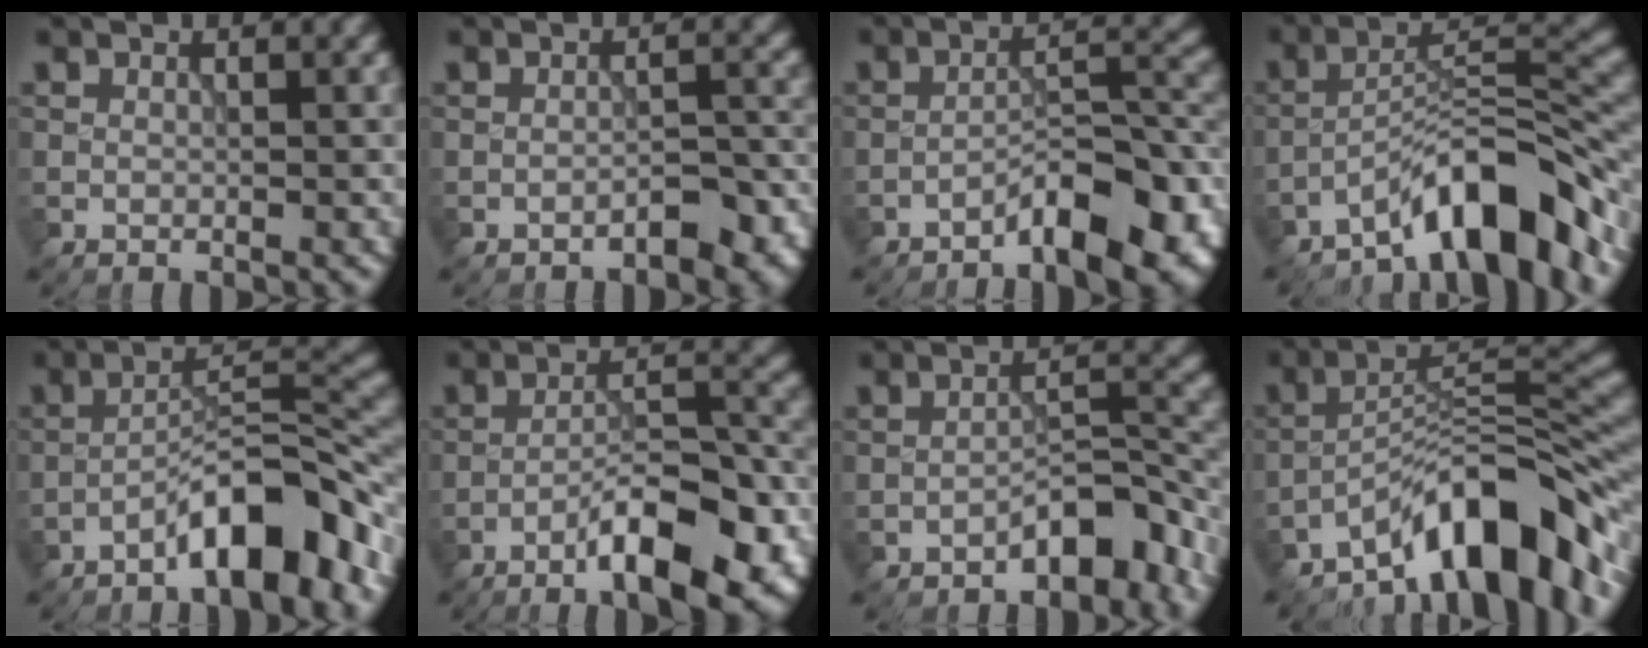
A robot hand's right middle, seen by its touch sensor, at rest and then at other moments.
{"total": 3.4, "force": [-2.3, 1.2, 2.2], "torque": [-0.030, 0.009, -0.033]}
{"total": 8.2, "force": [-5.3, 2.4, 5.7], "torque": [-0.078, 0.013, -0.087]}
{"total": 9.4, "force": [-6.8, 2.4, 6.0], "torque": [-0.083, 0.017, -0.123]}
{"total": 8.2, "force": [-5.1, 1.8, 6.1], "torque": [-0.092, 0.021, -0.087]}
{"total": 9.9, "force": [-5.7, 2.8, 7.5], "torque": [-0.113, 0.011, -0.093]}
{"total": 4.4, "force": [-3.0, 1.5, 2.8], "torque": [-0.032, 0.018, -0.051]}
{"total": 11.5, "force": [-8.1, 3.4, 7.4], "torque": [-0.095, 0.019, -0.152]}